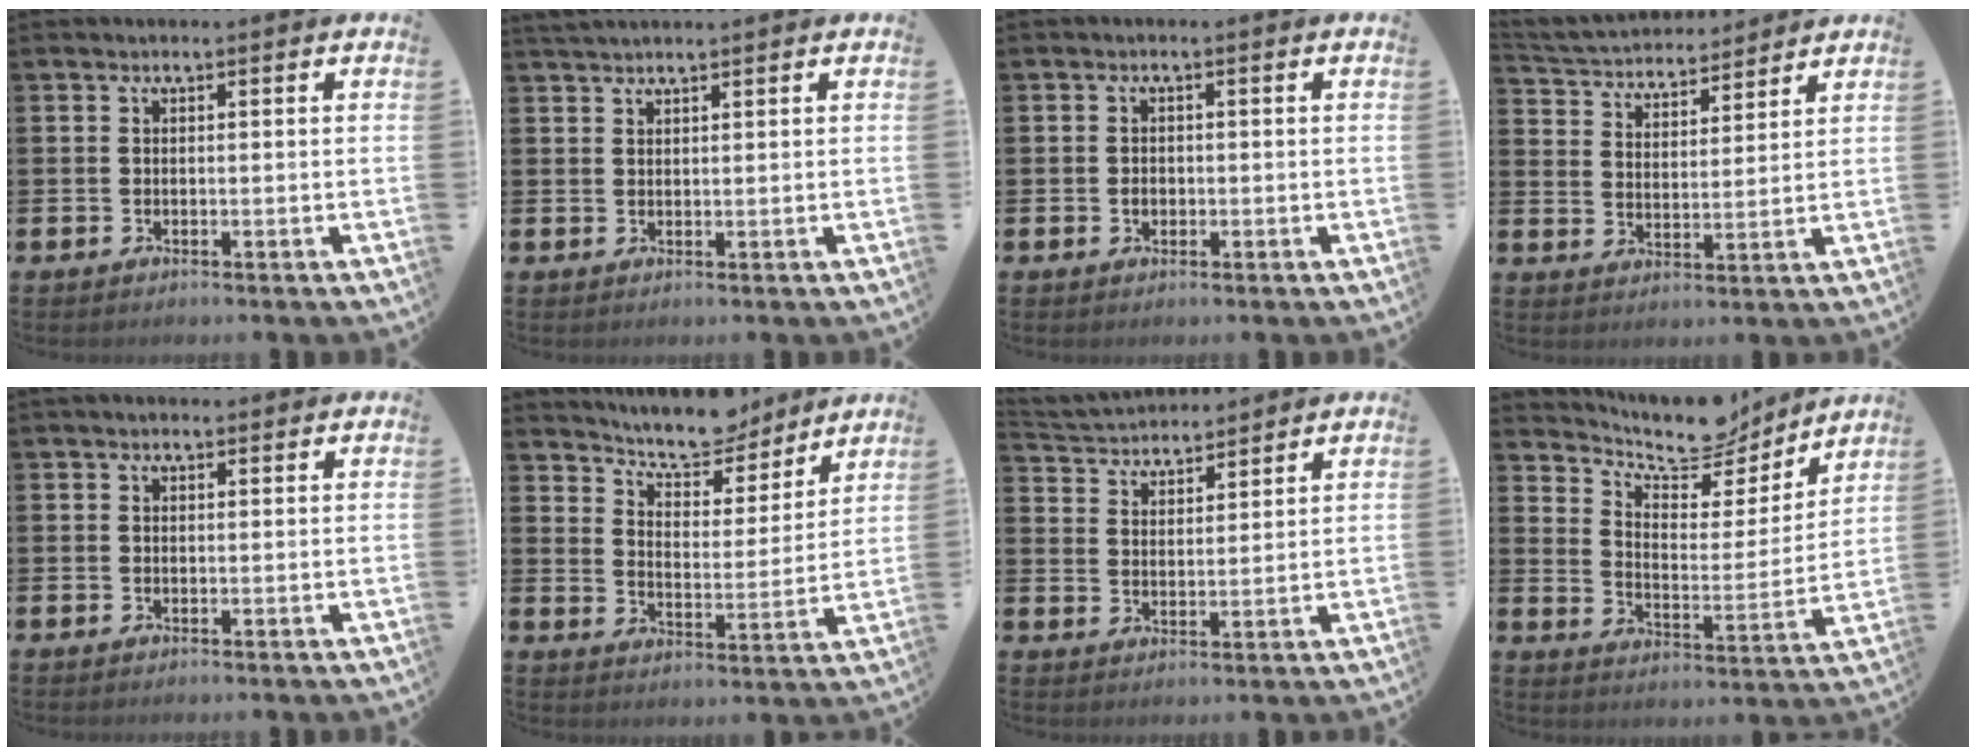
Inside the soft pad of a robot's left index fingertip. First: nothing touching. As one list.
[{"total": 1.6, "force": [1.6, 0.2, 0.2], "torque": [-0.003, -0.001, 0.028]}, {"total": 1.3, "force": [-0.3, 1.0, 0.7], "torque": [-0.010, 0.006, -0.008]}, {"total": 4.3, "force": [4.1, 1.2, 0.0], "torque": [-0.025, -0.035, 0.068]}, {"total": 0.9, "force": [0.7, 0.4, 0.4], "torque": [0.005, 0.000, 0.009]}, {"total": 8.5, "force": [7.9, 2.4, 1.9], "torque": [-0.052, -0.058, 0.138]}, {"total": 4.1, "force": [3.9, 1.2, -0.3], "torque": [-0.015, -0.028, 0.067]}, {"total": 9.4, "force": [8.7, 2.9, 2.2], "torque": [-0.065, -0.072, 0.153]}]